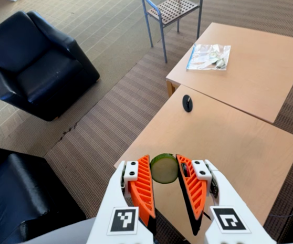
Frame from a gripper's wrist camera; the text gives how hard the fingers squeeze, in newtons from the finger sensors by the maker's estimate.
{"total": 8.6, "left": 8.1, "right": 9.1}